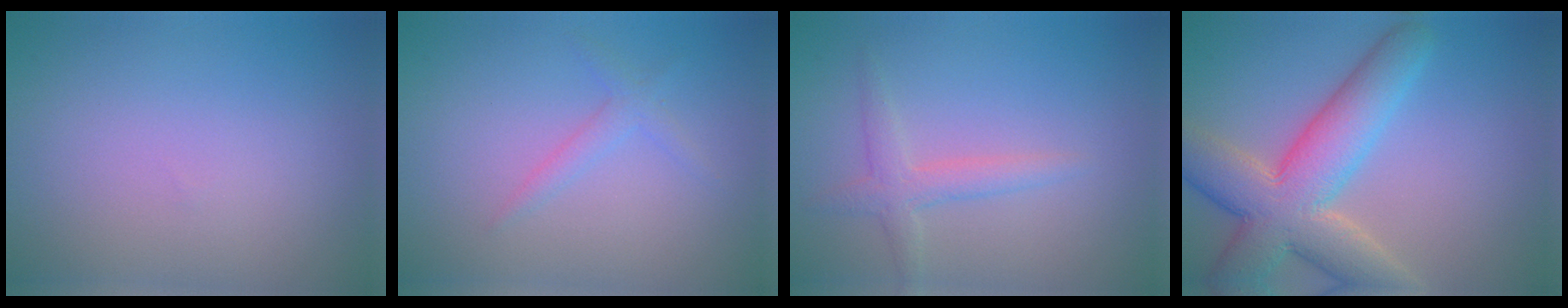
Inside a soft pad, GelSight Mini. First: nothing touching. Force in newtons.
{"total": 1.4, "press": 1.4, "slide": 0.1}
{"total": 2.2, "press": 2.2, "slide": 0.1}
{"total": 9.4, "press": 9.3, "slide": 0.6}